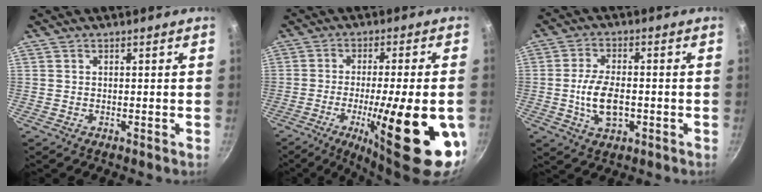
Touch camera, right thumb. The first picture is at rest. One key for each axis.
{"total": 22.7, "fx": -7.0, "fy": 5.3, "fz": 20.9, "tx": -0.285, "ty": 0.001, "tz": -0.097}
{"total": 8.4, "fx": -1.6, "fy": 4.5, "fz": 7.0, "tx": -0.126, "ty": 0.010, "tz": -0.028}